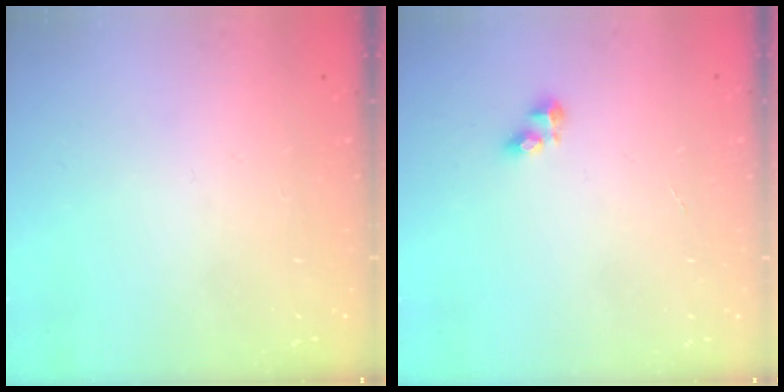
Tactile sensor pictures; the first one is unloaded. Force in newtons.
{"total": 2.9, "press": 2.9, "slide": 0.4}